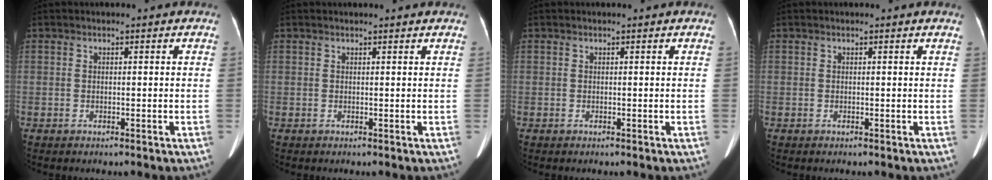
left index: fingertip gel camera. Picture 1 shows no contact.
{"total": 2.1, "force": [2.0, 0.0, 0.5], "torque": [-0.012, 0.012, 0.023]}
{"total": 0.0}
{"total": 0.0}